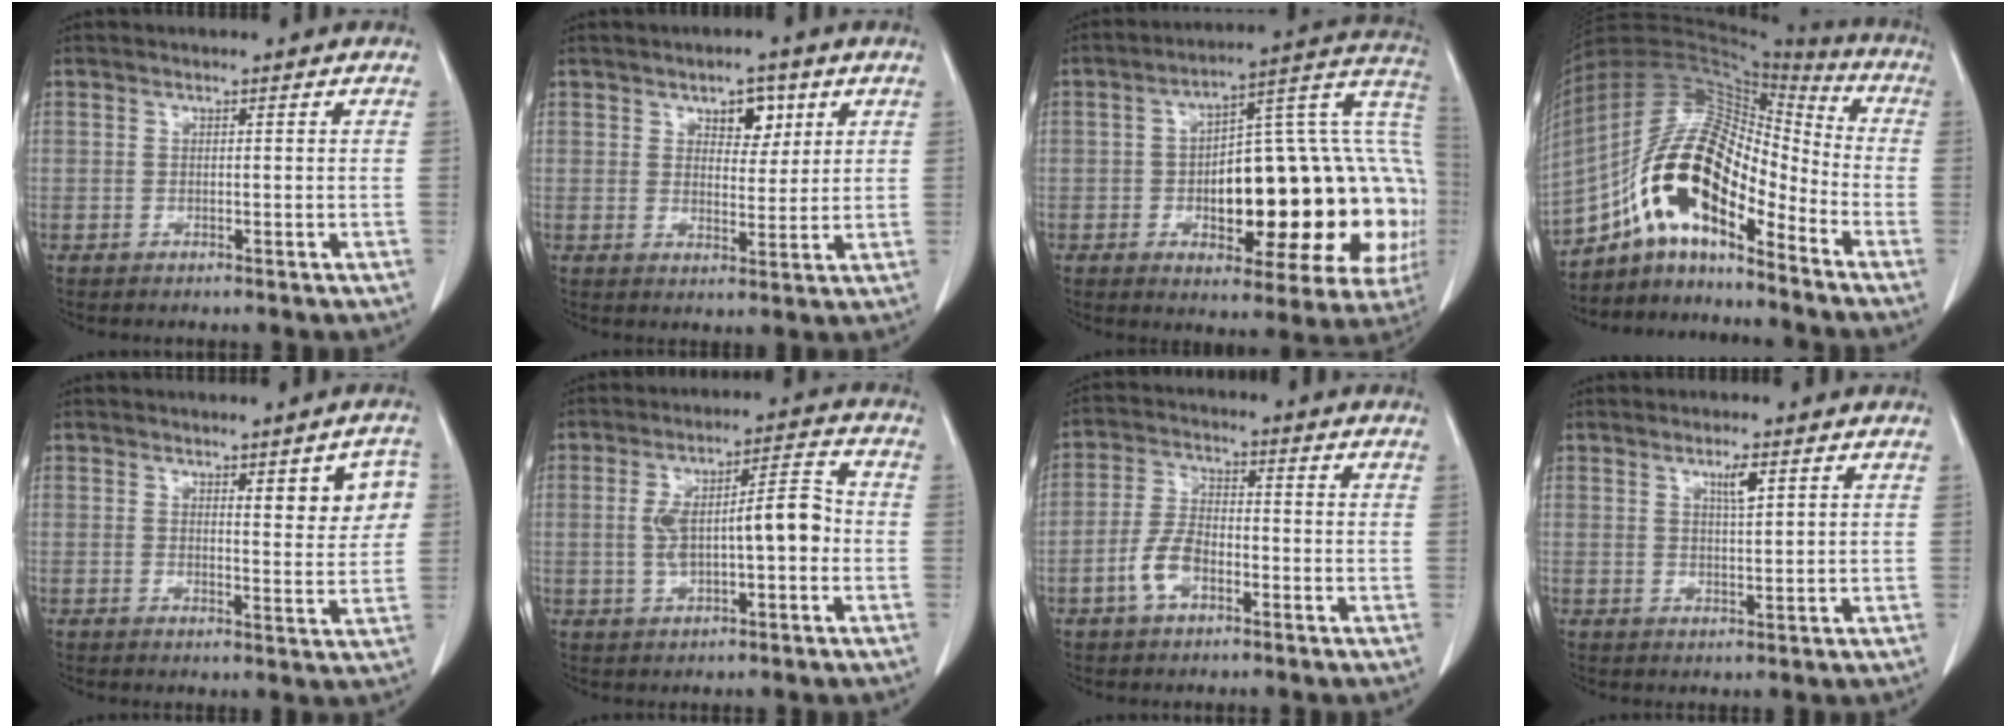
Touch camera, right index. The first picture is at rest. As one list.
[{"total": 4.6, "force": [2.4, 2.4, 3.1], "torque": [-0.039, 0.004, 0.036]}, {"total": 28.5, "force": [-3.7, 9.1, 26.8], "torque": [-0.280, 0.048, -0.033]}, {"total": 17.5, "force": [-10.3, 5.7, 13.0], "torque": [-0.251, 0.039, -0.181]}, {"total": 6.4, "force": [2.3, 1.8, 5.7], "torque": [-0.062, 0.002, 0.027]}, {"total": 9.6, "force": [-0.8, 2.7, 9.2], "torque": [-0.165, 0.031, -0.009]}, {"total": 5.8, "force": [-2.7, 2.9, 4.3], "torque": [-0.096, 0.009, -0.055]}, {"total": 2.6, "force": [1.4, 0.1, 2.2], "torque": [-0.039, -0.003, 0.024]}]